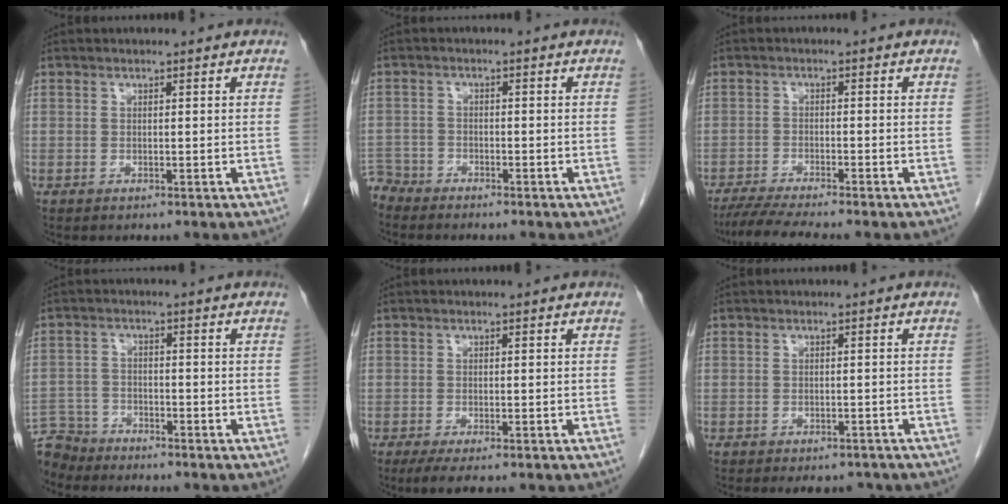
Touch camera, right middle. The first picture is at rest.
{"total": 4.0, "force": [-3.9, 1.0, -0.3], "torque": [0.012, -0.009, -0.074]}
{"total": 6.9, "force": [-6.0, -0.6, 3.5], "torque": [-0.053, -0.020, -0.099]}
{"total": 6.1, "force": [-5.8, 1.8, -0.4], "torque": [0.012, -0.003, -0.111]}
{"total": 3.7, "force": [-2.6, 0.8, 2.6], "torque": [-0.041, -0.010, -0.039]}
{"total": 5.5, "force": [-4.8, 2.2, 1.7], "torque": [-0.014, -0.001, -0.055]}